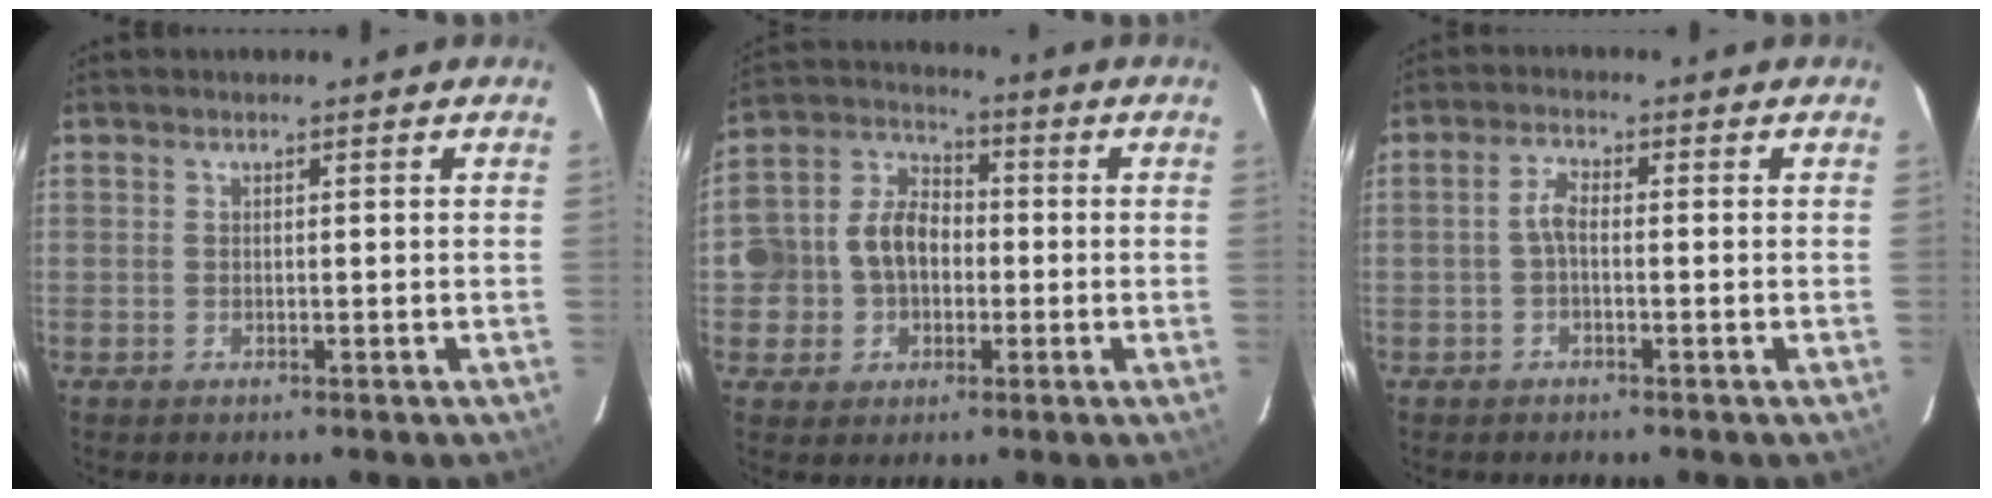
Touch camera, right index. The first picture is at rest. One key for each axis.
{"total": 10.9, "fx": -1.4, "fy": 9.4, "fz": 5.4, "tx": -0.127, "ty": 0.039, "tz": -0.025}
{"total": 2.4, "fx": -0.7, "fy": 1.0, "fz": 2.1, "tx": -0.048, "ty": 0.009, "tz": -0.015}